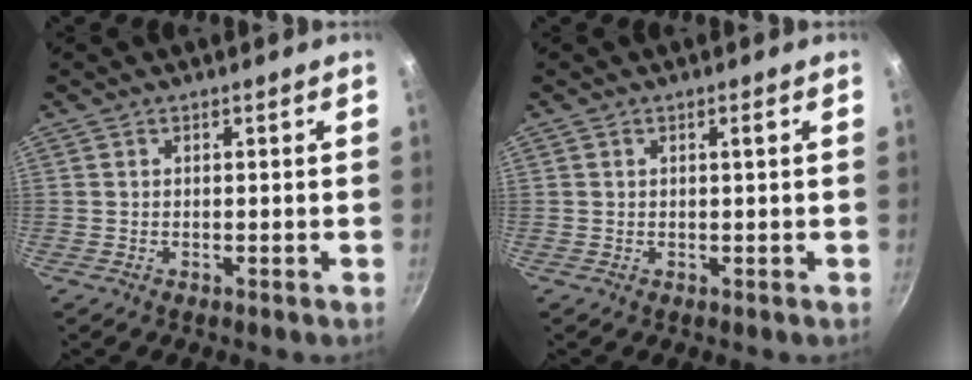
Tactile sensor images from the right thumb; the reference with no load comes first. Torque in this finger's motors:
{"motor_torque": [0.03, 0.24, 0.23, 0.20, -0.04]}